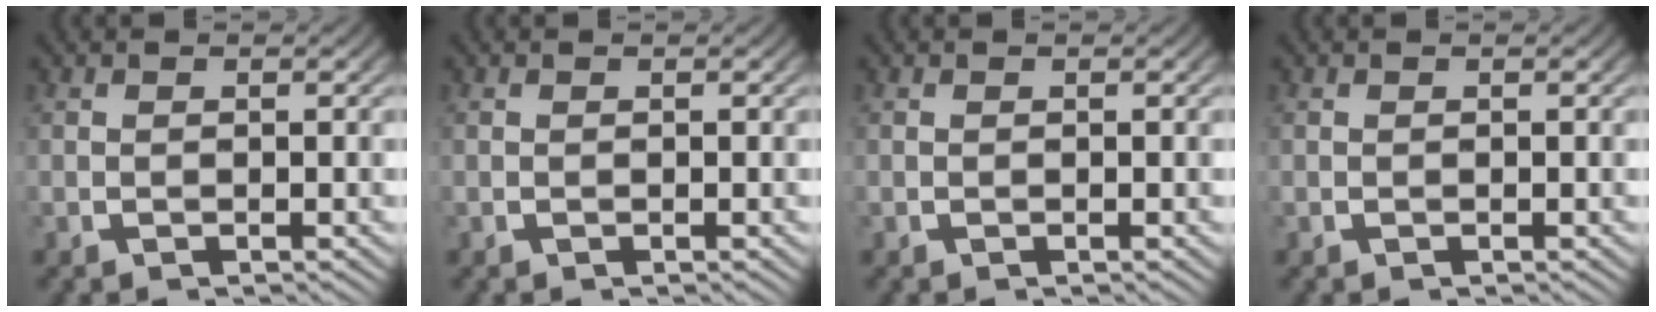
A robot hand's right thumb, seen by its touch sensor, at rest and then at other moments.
{"total": 0.0}
{"total": 0.0}
{"total": 0.0}